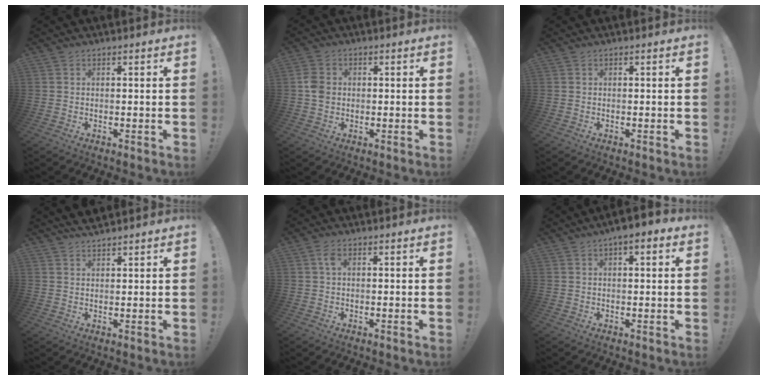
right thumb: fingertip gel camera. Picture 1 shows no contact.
{"total": 5.2, "force": [-0.2, 4.3, 3.0], "torque": [-0.054, 0.005, -0.002]}
{"total": 0.0}
{"total": 2.8, "force": [2.8, 0.4, 0.5], "torque": [-0.010, -0.014, 0.050]}
{"total": 2.4, "force": [0.6, 1.2, 2.0], "torque": [-0.035, 0.002, 0.010]}
{"total": 3.9, "force": [1.4, 1.4, 3.3], "torque": [-0.042, -0.002, 0.019]}